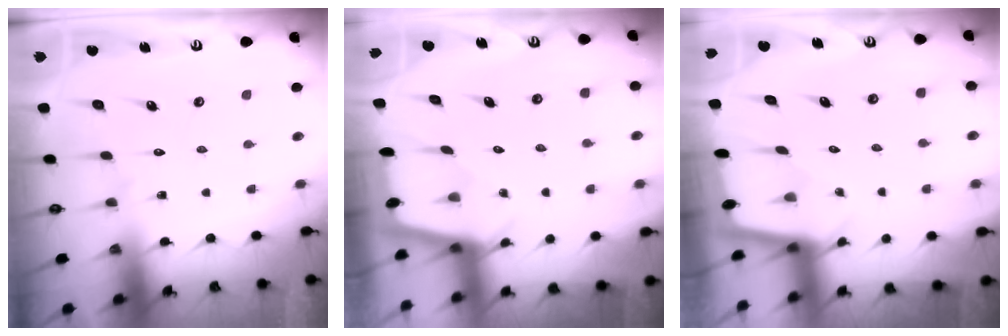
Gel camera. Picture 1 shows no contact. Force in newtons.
{"total": 2.2, "press": 2.2, "slide": 0.3}
{"total": 1.9, "press": 1.9, "slide": 0.1}